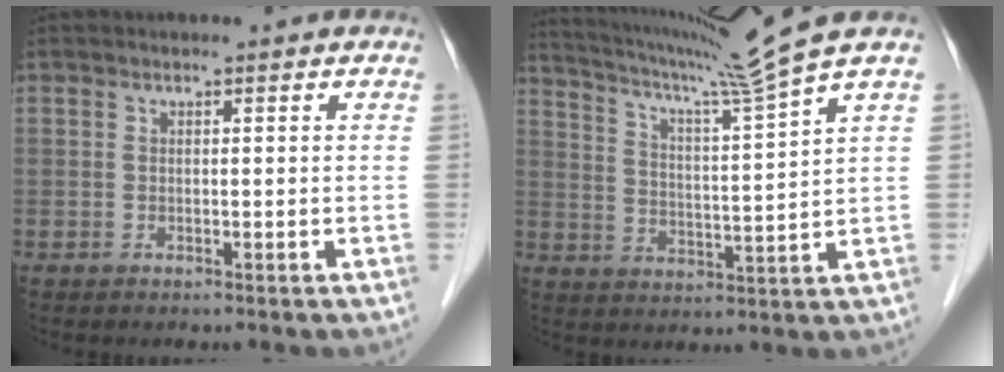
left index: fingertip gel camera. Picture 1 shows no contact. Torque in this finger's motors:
{"motor_torque": [-0.88, -1.26, 0.11, 0.05]}